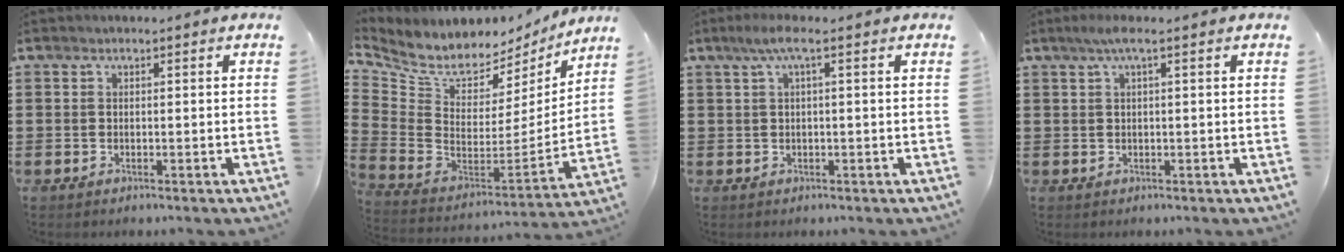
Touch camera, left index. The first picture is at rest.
{"total": 6.1, "force": [5.3, 2.9, 0.9], "torque": [-0.061, -0.052, 0.091]}
{"total": 2.9, "force": [0.8, 0.2, 2.8], "torque": [-0.055, 0.003, 0.011]}
{"total": 2.2, "force": [0.8, 0.1, 2.1], "torque": [-0.041, 0.000, 0.015]}